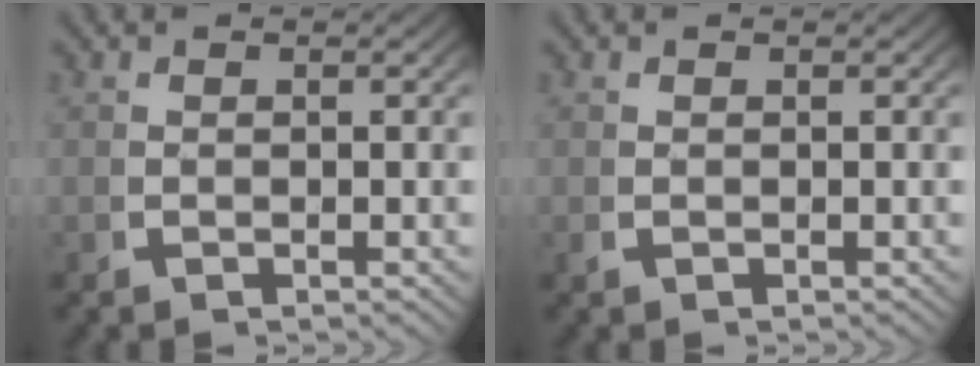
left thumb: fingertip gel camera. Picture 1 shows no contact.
{"total": 0.0}